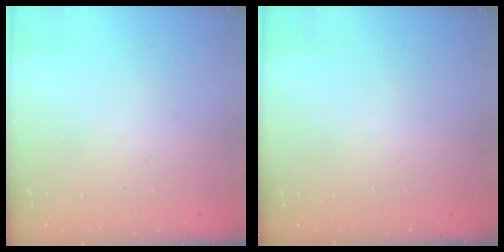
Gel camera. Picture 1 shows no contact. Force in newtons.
{"total": 0.0}